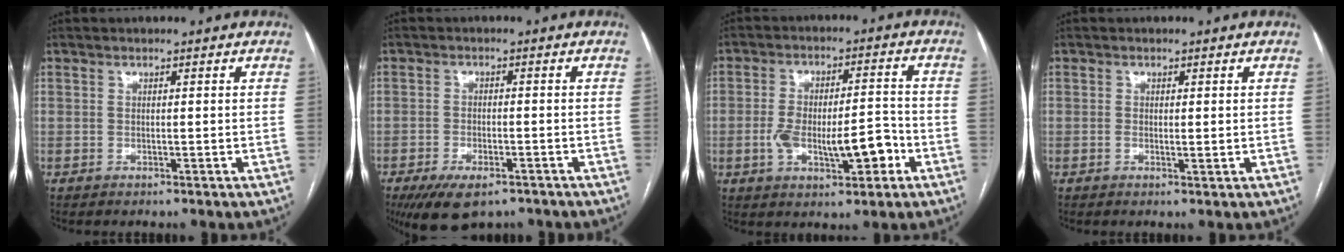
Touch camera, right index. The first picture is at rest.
{"total": 7.9, "force": [-5.5, 3.3, 4.6], "torque": [-0.077, -0.008, -0.088]}
{"total": 10.7, "force": [-3.3, 4.0, 9.4], "torque": [-0.156, 0.023, -0.043]}
{"total": 1.2, "force": [-0.1, 0.4, 1.1], "torque": [-0.021, -0.003, 0.000]}